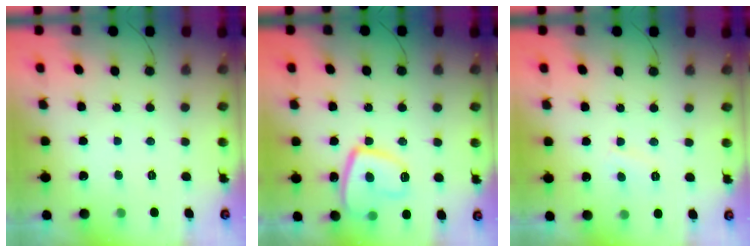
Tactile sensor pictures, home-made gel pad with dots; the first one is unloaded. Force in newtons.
{"total": 11.6, "press": 11.5, "slide": 1.5}
{"total": 4.8, "press": 4.7, "slide": 0.4}